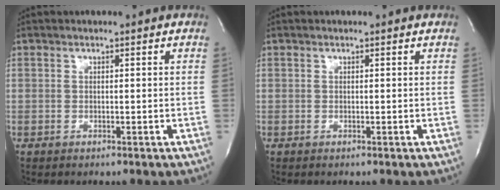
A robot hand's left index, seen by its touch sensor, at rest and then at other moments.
{"total": 0.0}